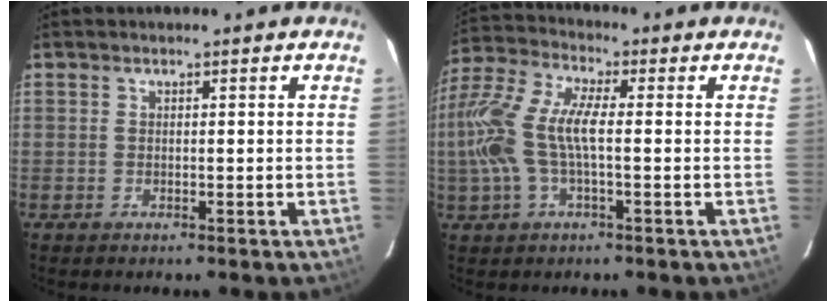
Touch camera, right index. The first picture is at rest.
{"total": 14.5, "force": [-1.3, 5.2, 13.5], "torque": [-0.285, 0.007, -0.030]}